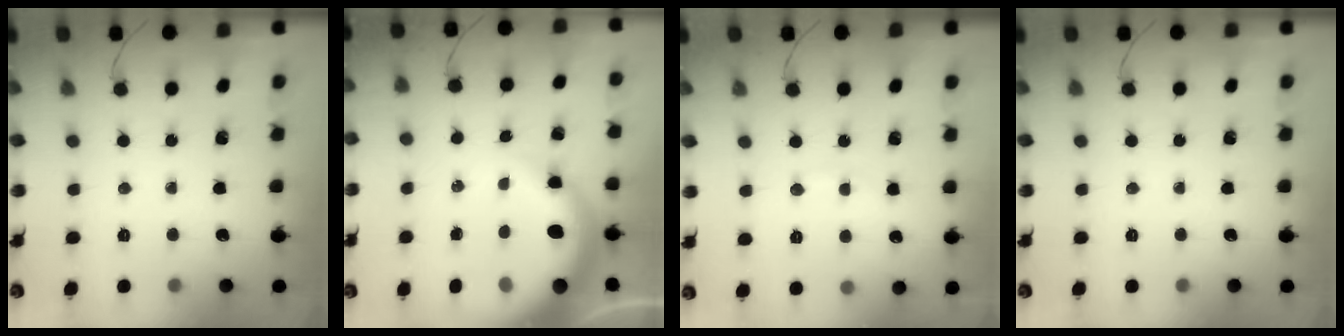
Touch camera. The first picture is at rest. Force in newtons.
{"total": 10.8, "press": 10.4, "slide": 2.7}
{"total": 6.2, "press": 6.0, "slide": 1.7}
{"total": 0.0}